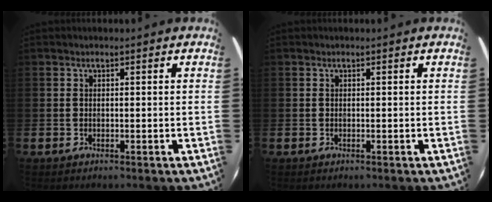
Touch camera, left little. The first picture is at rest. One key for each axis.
{"total": 0.0}